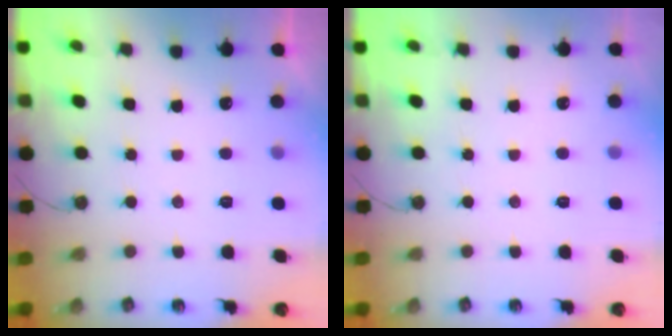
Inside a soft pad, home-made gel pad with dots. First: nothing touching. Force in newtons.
{"total": 2.2, "press": 2.1, "slide": 0.3}